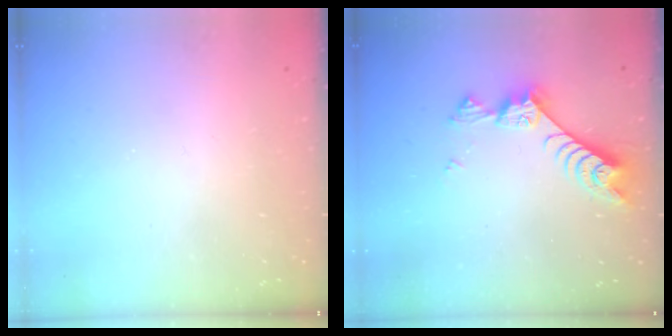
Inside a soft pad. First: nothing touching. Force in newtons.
{"total": 7.7, "press": 7.6, "slide": 1.2}